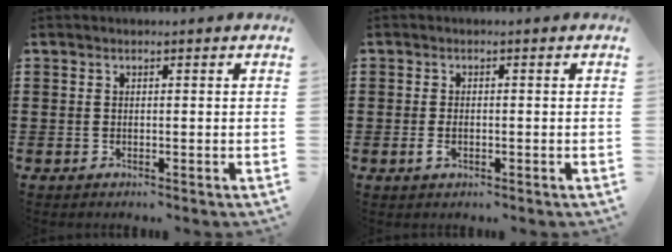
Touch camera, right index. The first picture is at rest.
{"total": 1.7, "force": [-0.6, 0.8, 1.4], "torque": [-0.035, -0.008, -0.010]}